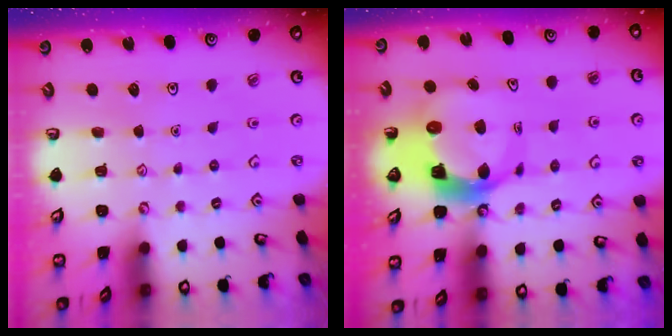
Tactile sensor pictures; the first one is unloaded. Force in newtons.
{"total": 8.8, "press": 8.7, "slide": 1.1}